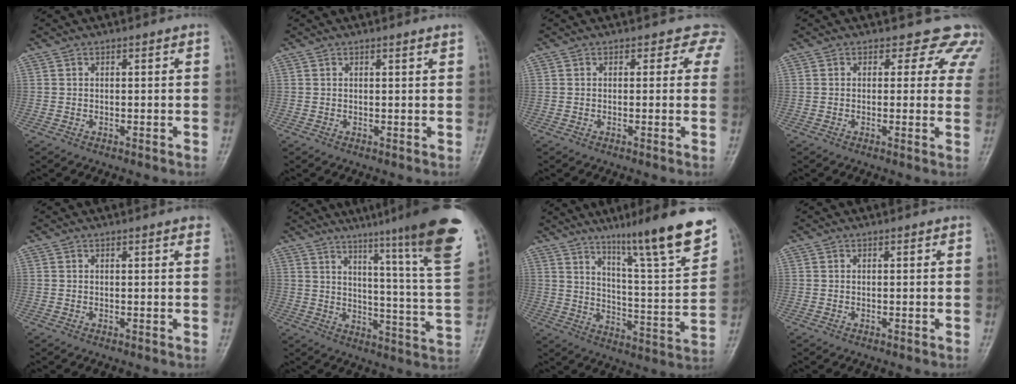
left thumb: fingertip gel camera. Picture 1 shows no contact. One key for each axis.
{"total": 0.9, "fx": 0.7, "fy": -0.1, "fz": 0.5, "tx": -0.010, "ty": -0.004, "tz": 0.012}
{"total": 3.5, "fx": 2.3, "fy": 2.6, "fz": 0.6, "tx": 0.027, "ty": -0.008, "tz": -0.002}
{"total": 7.4, "fx": 5.5, "fy": 4.5, "fz": 2.0, "tx": 0.024, "ty": -0.017, "tz": 0.033}
{"total": 1.4, "fx": 0.9, "fy": 0.1, "fz": 1.0, "tx": -0.012, "ty": 0.000, "tz": 0.009}
{"total": 23.8, "fx": 16.7, "fy": 0.8, "fz": 16.9, "tx": -0.214, "ty": -0.098, "tz": 0.223}
{"total": 18.0, "fx": 12.6, "fy": 1.4, "fz": 12.8, "tx": -0.168, "ty": -0.074, "tz": 0.197}
{"total": 0.0}